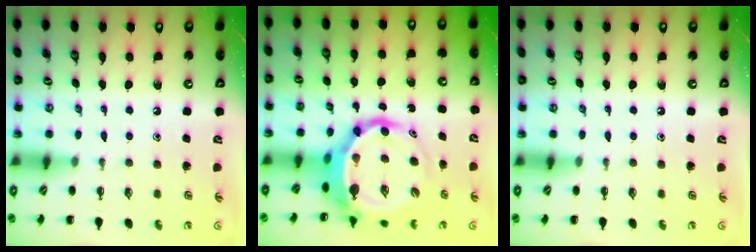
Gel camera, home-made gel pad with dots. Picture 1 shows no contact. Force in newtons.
{"total": 9.8, "press": 9.4, "slide": 2.8}
{"total": 0.0}